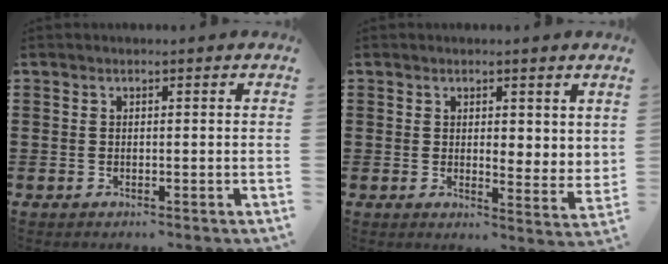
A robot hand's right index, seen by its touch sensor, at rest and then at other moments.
{"total": 2.6, "force": [1.9, 1.4, 1.0], "torque": [-0.018, 0.002, 0.034]}